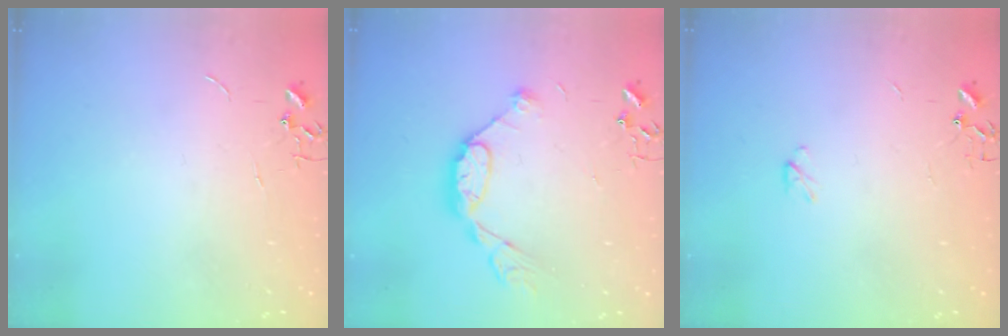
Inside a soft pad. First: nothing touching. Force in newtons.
{"total": 11.5, "press": 11.4, "slide": 0.9}
{"total": 2.9, "press": 2.9, "slide": 0.5}